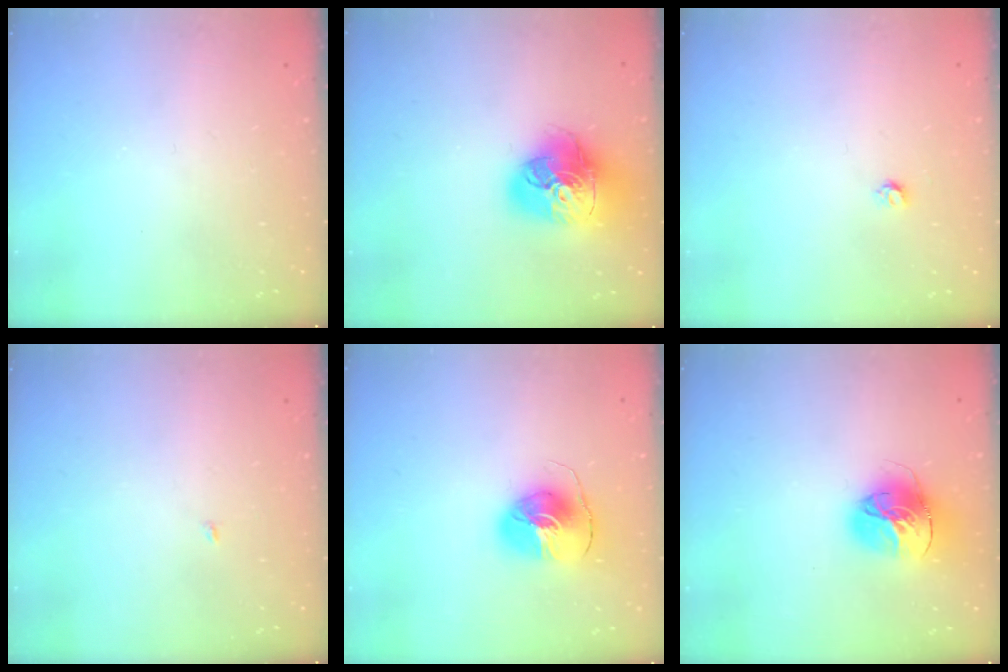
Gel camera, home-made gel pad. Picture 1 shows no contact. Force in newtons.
{"total": 20.5, "press": 20.4, "slide": 2.4}
{"total": 3.2, "press": 3.2, "slide": 0.3}
{"total": 1.9, "press": 1.9, "slide": 0.2}
{"total": 8.7, "press": 8.7, "slide": 1.1}
{"total": 16.4, "press": 16.4, "slide": 1.6}